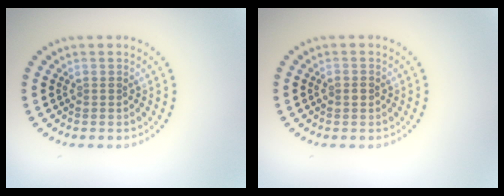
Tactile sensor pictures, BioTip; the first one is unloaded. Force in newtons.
{"total": 1.3, "press": 1.3, "slide": 0.1}